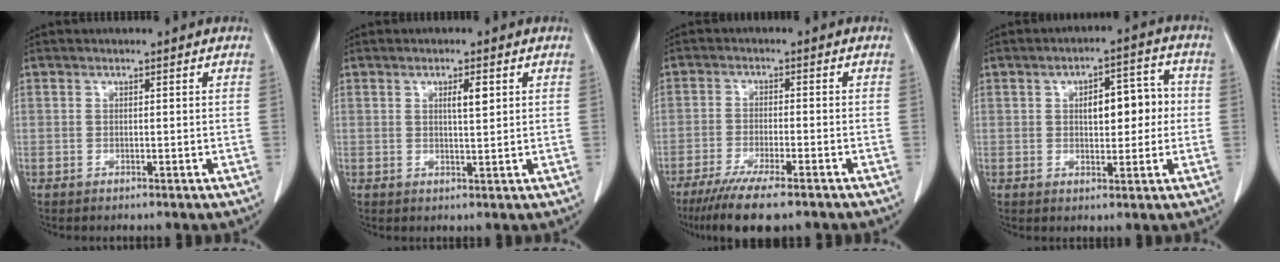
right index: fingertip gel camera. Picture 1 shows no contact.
{"total": 2.6, "force": [0.9, 0.4, 2.3], "torque": [-0.040, -0.002, 0.015]}
{"total": 10.5, "force": [-7.9, 1.3, 6.7], "torque": [-0.102, -0.022, -0.122]}
{"total": 7.5, "force": [0.7, 3.2, 6.7], "torque": [-0.092, 0.027, 0.012]}